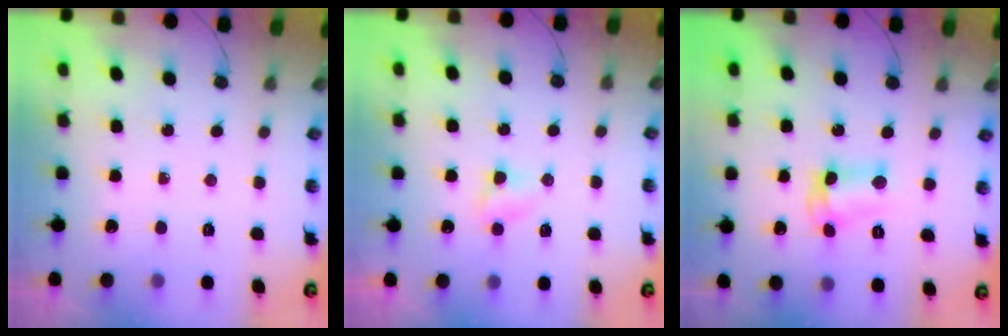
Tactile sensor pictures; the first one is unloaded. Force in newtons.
{"total": 2.9, "press": 2.8, "slide": 0.2}
{"total": 5.8, "press": 5.8, "slide": 0.1}